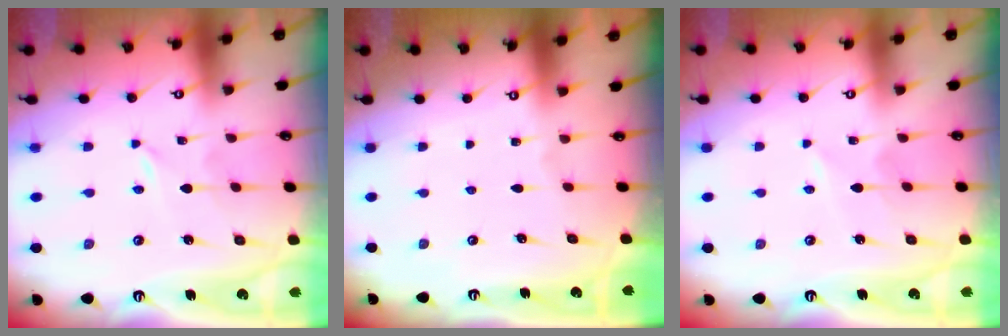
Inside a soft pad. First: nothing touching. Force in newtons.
{"total": 0.0}
{"total": 2.2, "press": 2.2, "slide": 0.3}